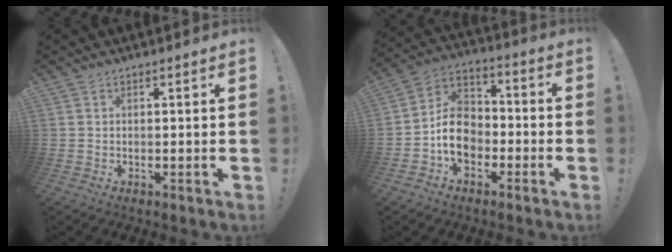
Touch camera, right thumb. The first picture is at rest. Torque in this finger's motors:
{"motor_torque": [1.82, 2.15, 0.90, -1.10, 0.08]}